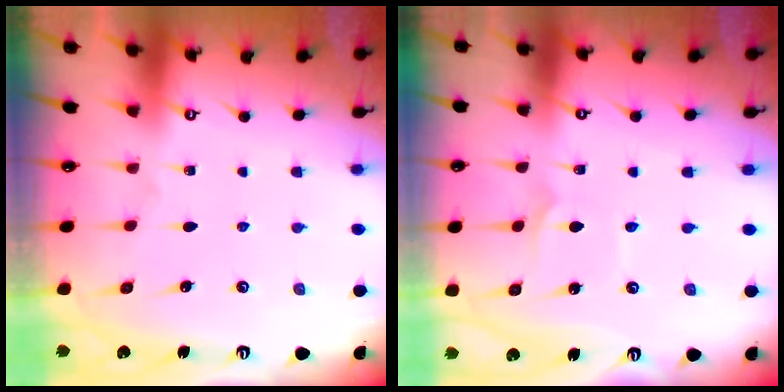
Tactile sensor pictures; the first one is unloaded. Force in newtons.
{"total": 1.7, "press": 1.7, "slide": 0.1}